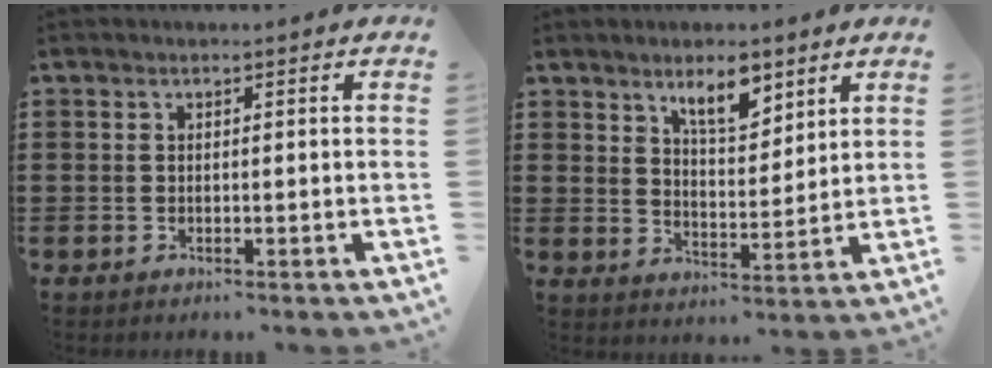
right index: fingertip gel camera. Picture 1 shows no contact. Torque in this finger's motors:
{"motor_torque": [0.24, 0.21, 0.20, 0.06]}